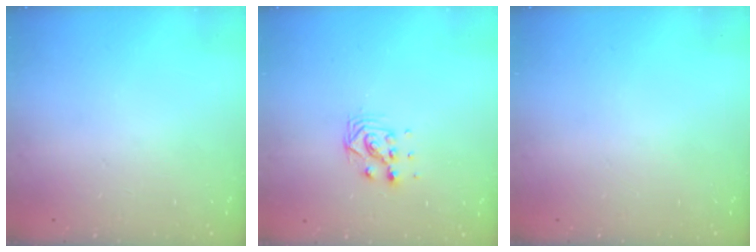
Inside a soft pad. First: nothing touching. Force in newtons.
{"total": 6.8, "press": 6.8, "slide": 0.4}
{"total": 0.0}